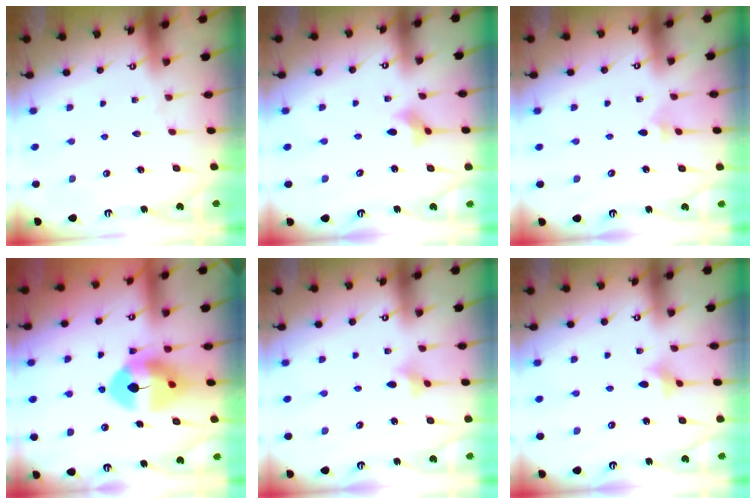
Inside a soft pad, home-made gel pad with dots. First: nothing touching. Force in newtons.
{"total": 3.2, "press": 3.2, "slide": 0.6}
{"total": 3.5, "press": 3.4, "slide": 0.7}
{"total": 11.0, "press": 10.8, "slide": 1.9}
{"total": 3.4, "press": 3.4, "slide": 0.7}
{"total": 3.3, "press": 3.2, "slide": 0.6}